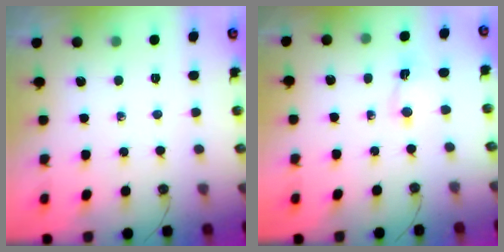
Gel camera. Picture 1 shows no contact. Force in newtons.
{"total": 1.0, "press": 1.0, "slide": 0.4}